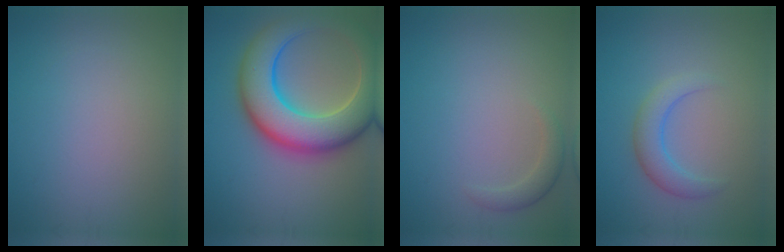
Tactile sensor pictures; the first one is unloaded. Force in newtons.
{"total": 11.7, "press": 11.7, "slide": 0.4}
{"total": 1.6, "press": 1.6, "slide": 0.1}
{"total": 2.9, "press": 2.9, "slide": 0.2}